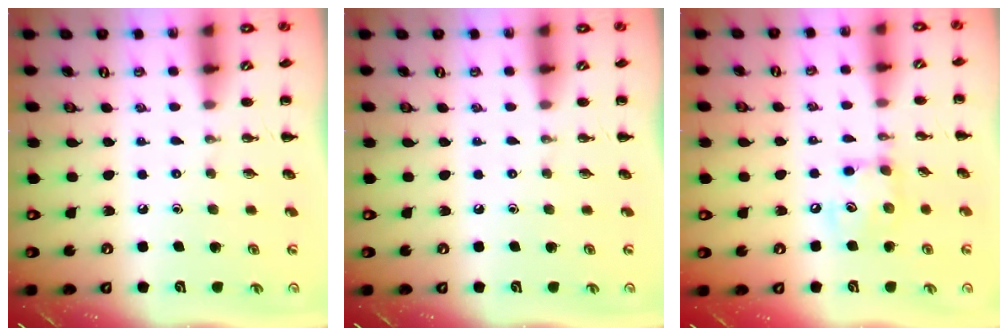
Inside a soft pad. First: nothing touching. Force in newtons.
{"total": 0.0}
{"total": 8.2, "press": 8.2, "slide": 0.5}